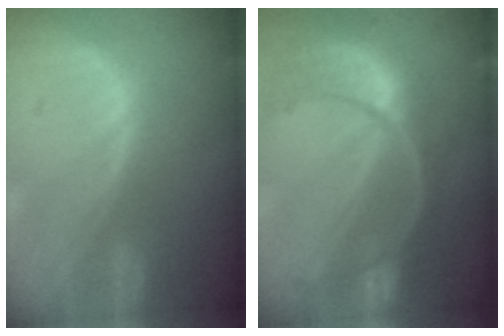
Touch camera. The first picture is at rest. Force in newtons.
{"total": 11.1, "press": 9.3, "slide": 6.1}